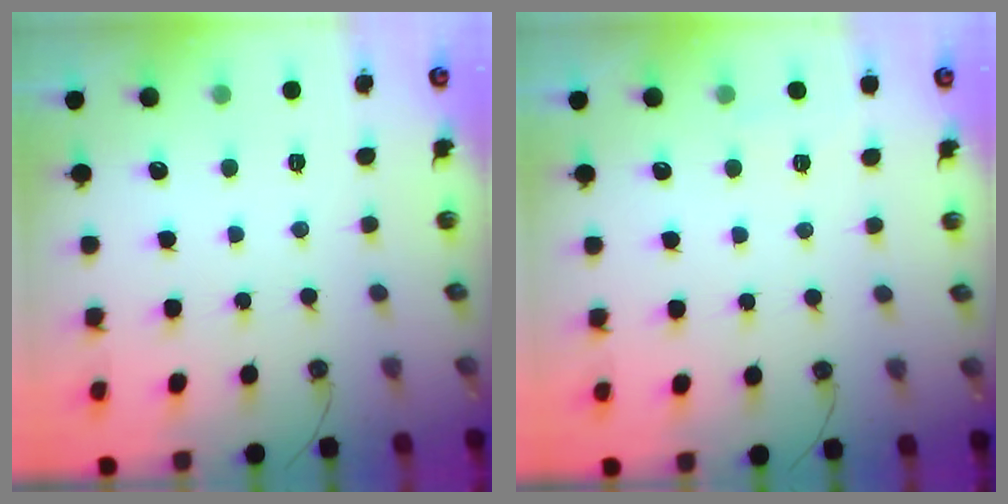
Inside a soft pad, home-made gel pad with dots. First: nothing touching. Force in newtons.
{"total": 2.2, "press": 2.1, "slide": 0.3}